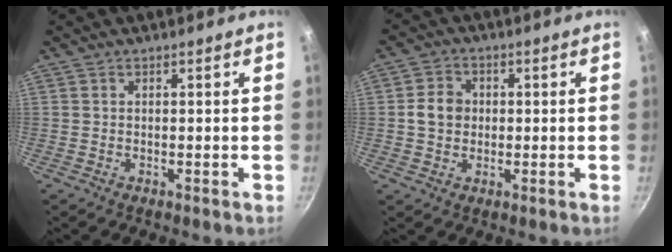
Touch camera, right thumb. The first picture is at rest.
{"total": 5.2, "force": [0.1, 4.5, 2.6], "torque": [-0.026, 0.010, -0.006]}